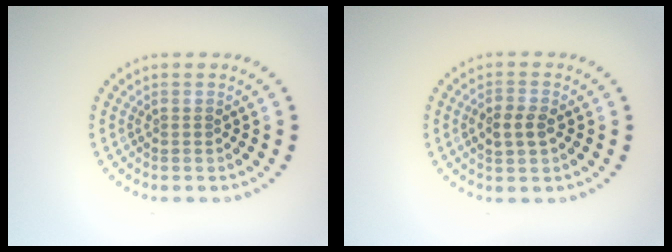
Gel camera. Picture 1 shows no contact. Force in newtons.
{"total": 2.4, "press": 2.4, "slide": 0.2}